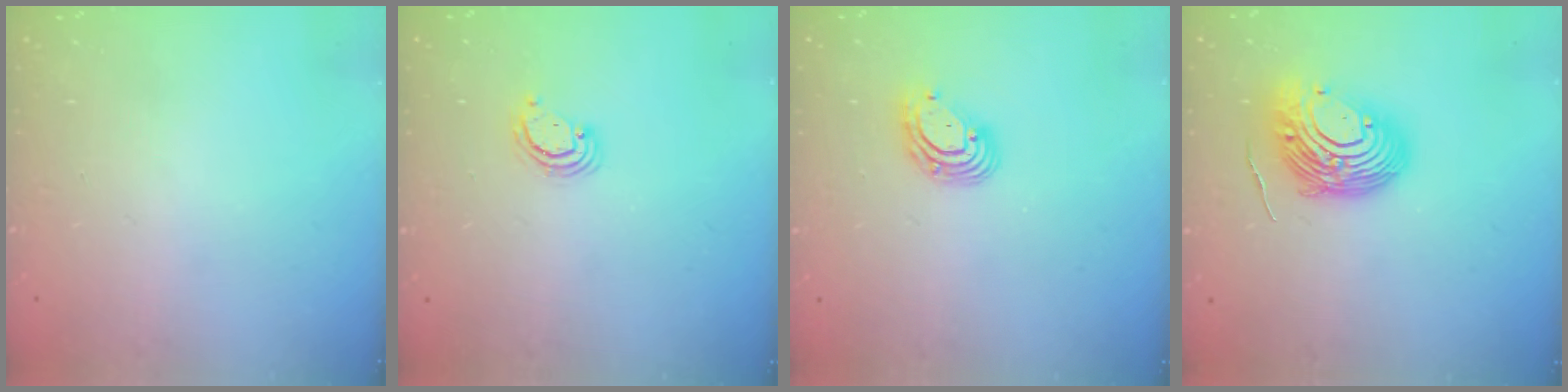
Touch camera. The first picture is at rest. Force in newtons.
{"total": 2.5, "press": 2.5, "slide": 0.3}
{"total": 7.5, "press": 7.3, "slide": 1.3}
{"total": 13.4, "press": 13.3, "slide": 1.5}